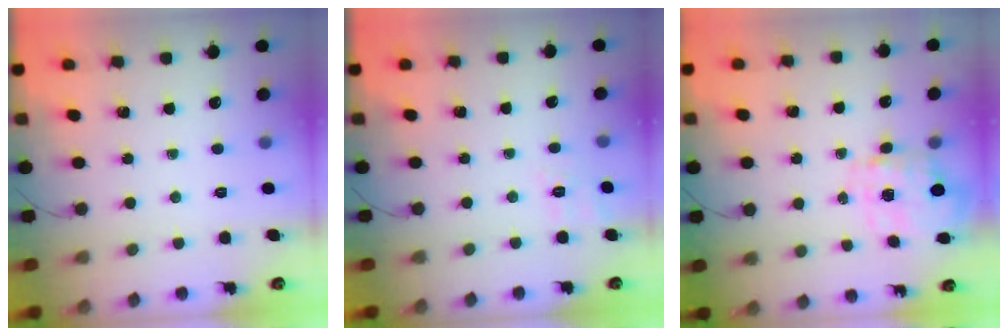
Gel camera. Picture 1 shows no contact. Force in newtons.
{"total": 7.4, "press": 7.1, "slide": 2.0}
{"total": 2.5, "press": 2.3, "slide": 1.0}